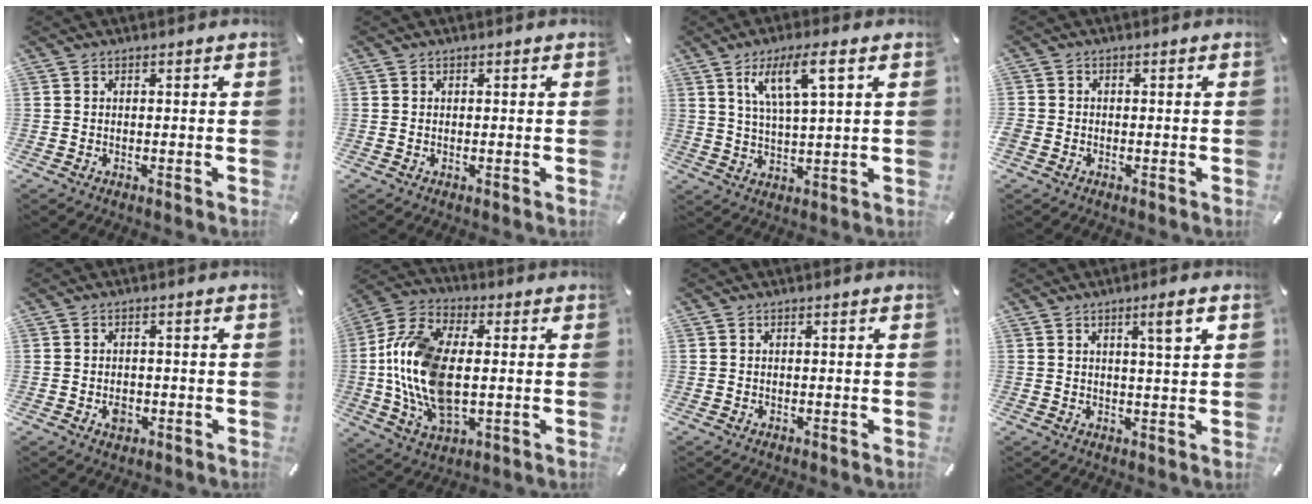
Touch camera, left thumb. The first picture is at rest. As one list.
[{"total": 0.0}, {"total": 9.7, "force": [4.7, 2.3, 8.2], "torque": [-0.161, 0.002, 0.080]}, {"total": 1.3, "force": [-0.7, 1.1, 0.3], "torque": [-0.003, 0.005, -0.016]}, {"total": 2.9, "force": [-0.9, 2.1, 1.8], "torque": [-0.031, 0.004, -0.016]}, {"total": 17.1, "force": [-0.4, 10.0, 13.9], "torque": [-0.319, -0.008, -0.009]}, {"total": 0.0}, {"total": 5.2, "force": [2.5, 0.4, 4.5], "torque": [-0.078, -0.007, 0.035]}]